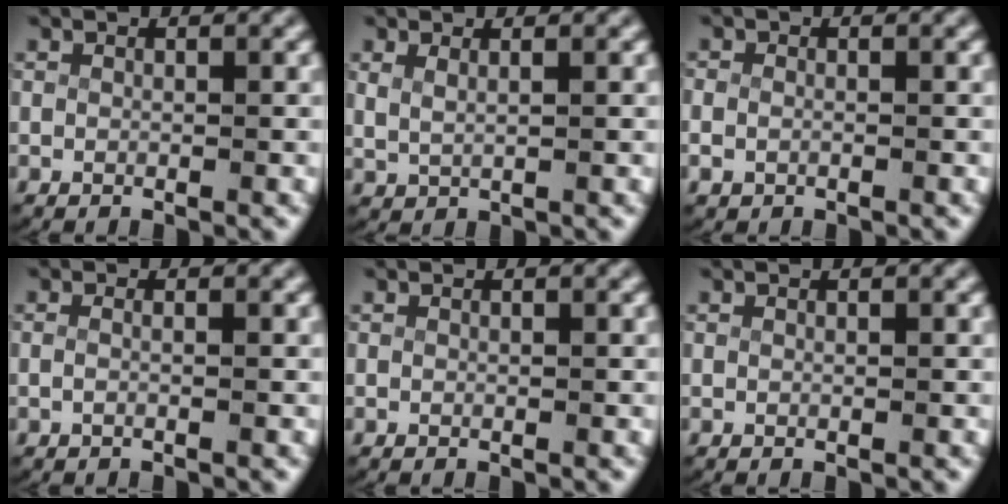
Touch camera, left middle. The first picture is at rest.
{"total": 1.2, "force": [0.9, 0.4, 0.7], "torque": [-0.023, -0.005, 0.026]}
{"total": 1.7, "force": [-0.8, 1.3, 0.7], "torque": [-0.032, -0.011, -0.006]}
{"total": 0.9, "force": [-0.5, -0.1, 0.7], "torque": [-0.024, -0.009, -0.005]}
{"total": 0.0}
{"total": 0.0}